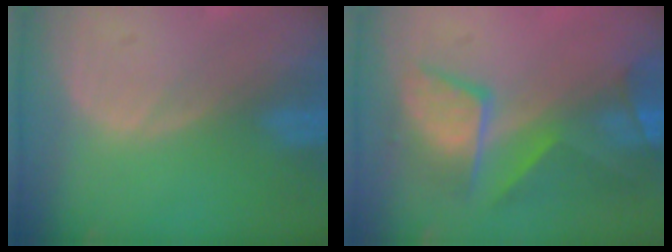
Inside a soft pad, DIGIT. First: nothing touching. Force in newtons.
{"total": 9.4, "press": 8.6, "slide": 3.8}